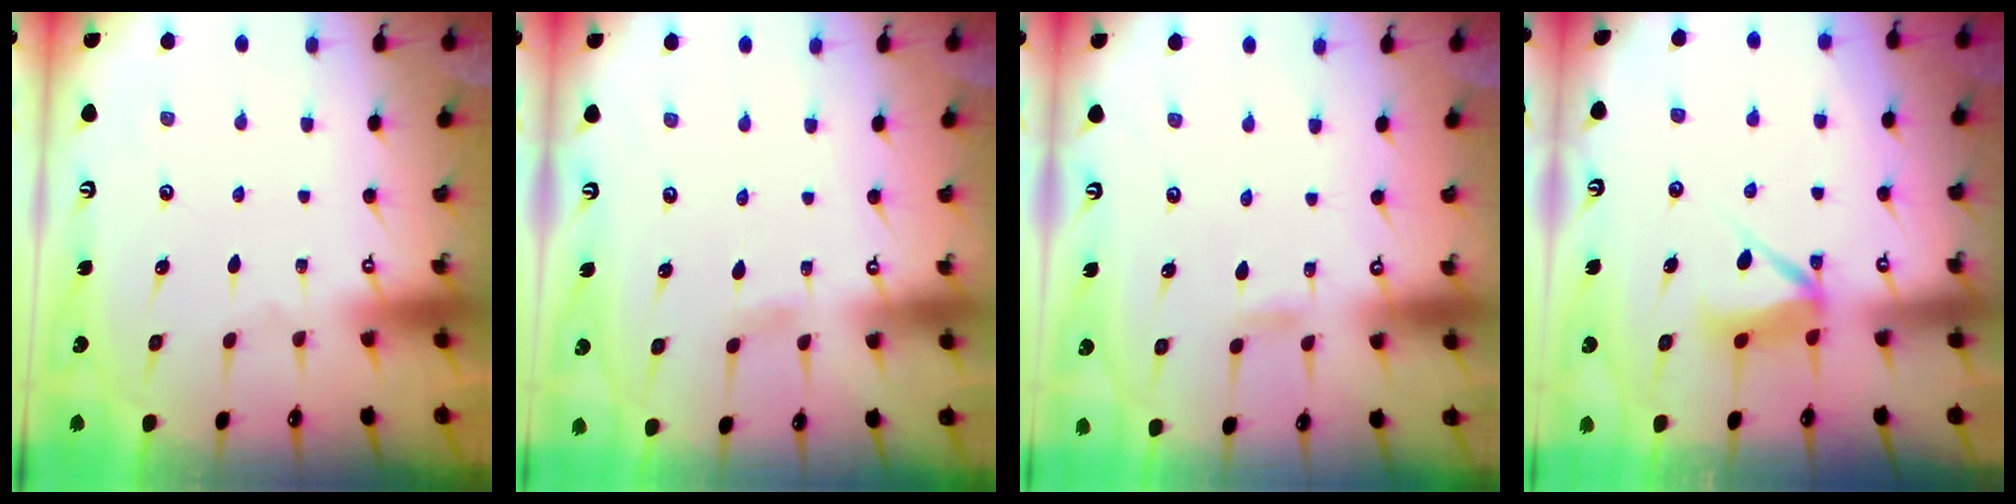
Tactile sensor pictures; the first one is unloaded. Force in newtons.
{"total": 2.6, "press": 2.6, "slide": 0.3}
{"total": 4.6, "press": 4.6, "slide": 0.5}
{"total": 7.3, "press": 7.3, "slide": 0.7}